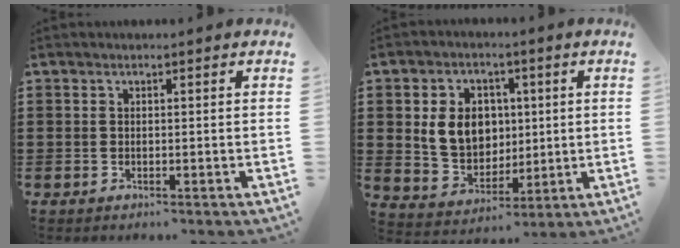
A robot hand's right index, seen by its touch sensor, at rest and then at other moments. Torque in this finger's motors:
{"motor_torque": [0.69, -0.05, 0.85, 0.16]}